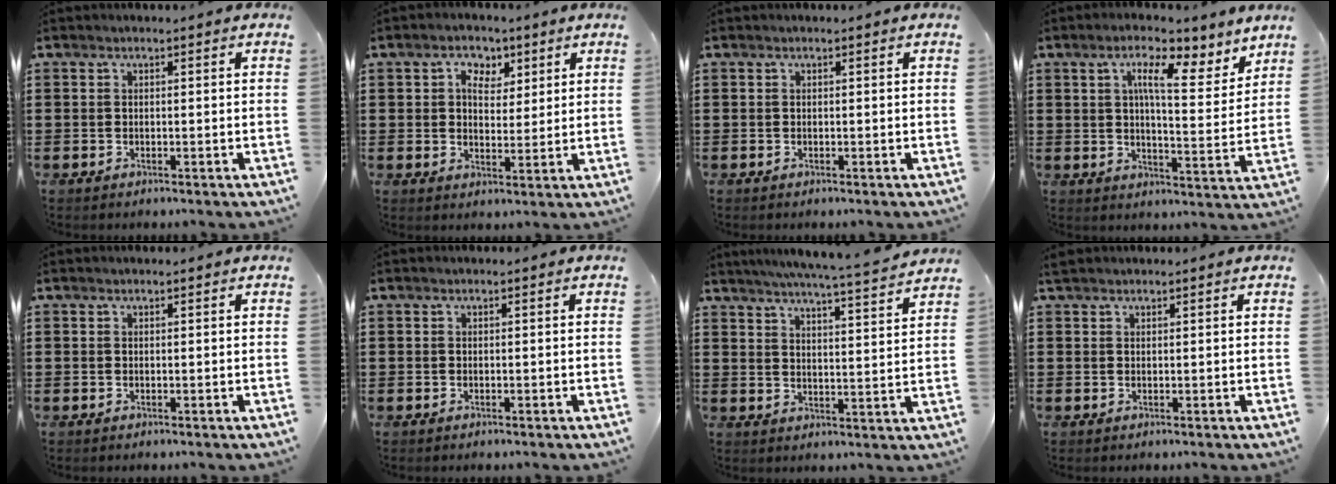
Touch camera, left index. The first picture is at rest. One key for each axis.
{"total": 4.5, "fx": 2.3, "fy": 3.2, "fz": 2.2, "tx": -0.042, "ty": 0.009, "tz": 0.036}
{"total": 0.0}
{"total": 8.9, "fx": 5.7, "fy": 2.2, "fz": 6.4, "tx": -0.110, "ty": -0.025, "tz": 0.092}
{"total": 0.0}
{"total": 0.0}
{"total": 5.2, "fx": 4.8, "fy": -0.9, "fz": 1.7, "tx": -0.054, "ty": -0.038, "tz": 0.079}
{"total": 1.2, "fx": 1.0, "fy": 0.6, "fz": 0.2, "tx": -0.008, "ty": 0.004, "tz": 0.021}